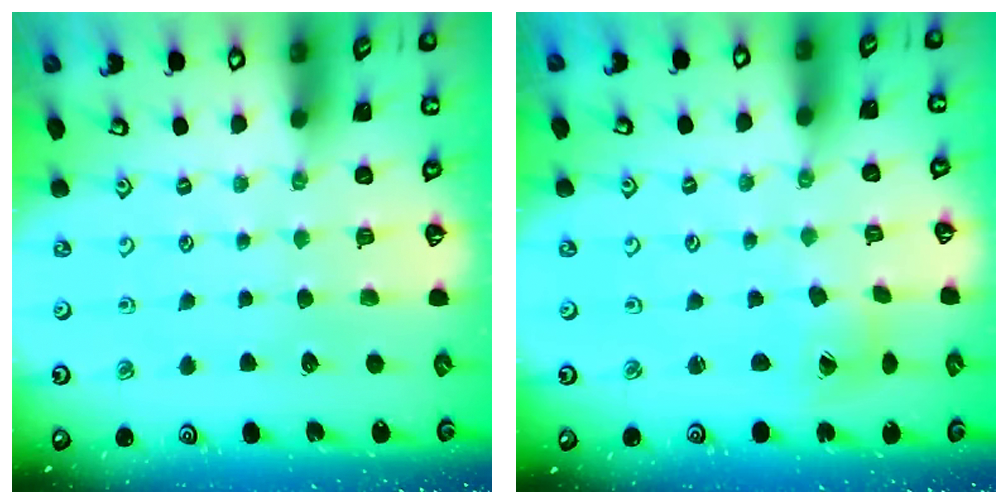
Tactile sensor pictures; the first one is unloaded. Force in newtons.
{"total": 2.5, "press": 2.5, "slide": 0.3}